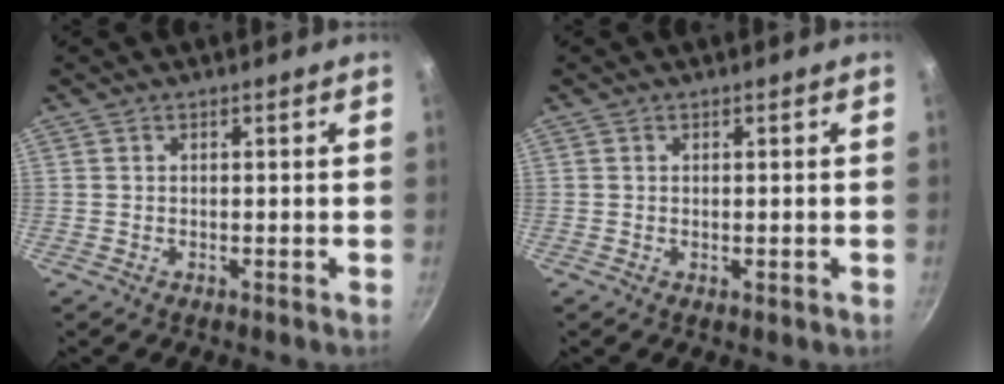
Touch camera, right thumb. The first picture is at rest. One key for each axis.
{"total": 0.7, "fx": 0.0, "fy": 0.3, "fz": 0.7, "tx": -0.008, "ty": -0.001, "tz": -0.002}